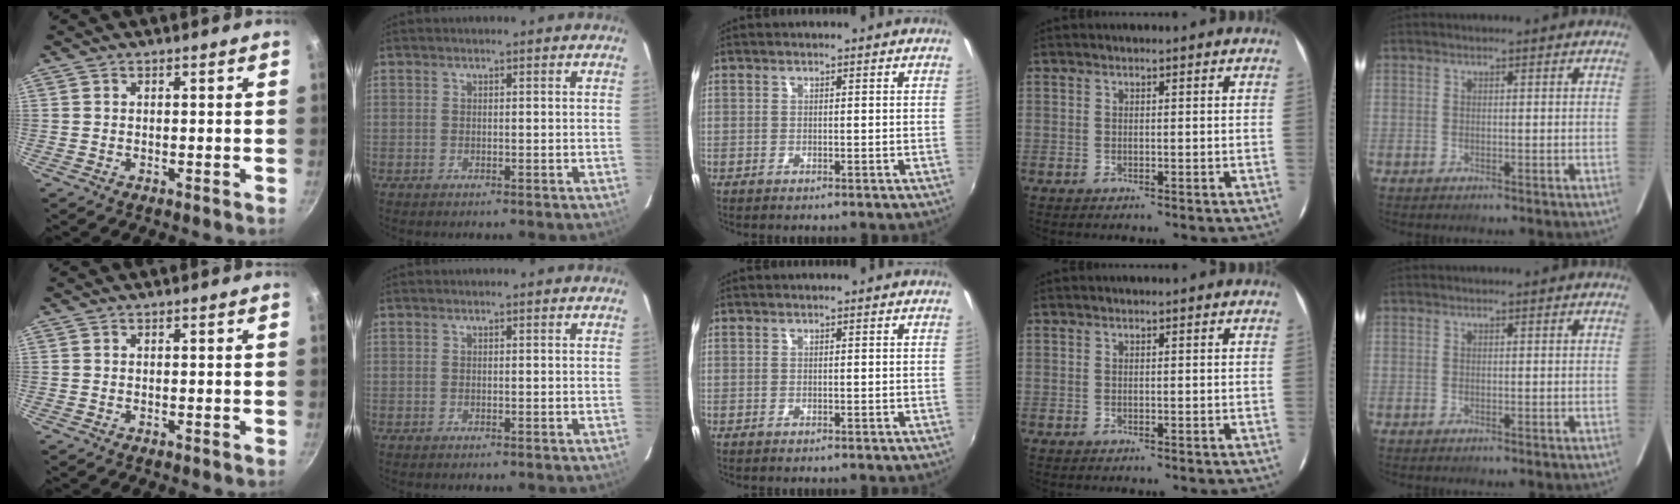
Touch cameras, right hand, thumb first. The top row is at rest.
{}